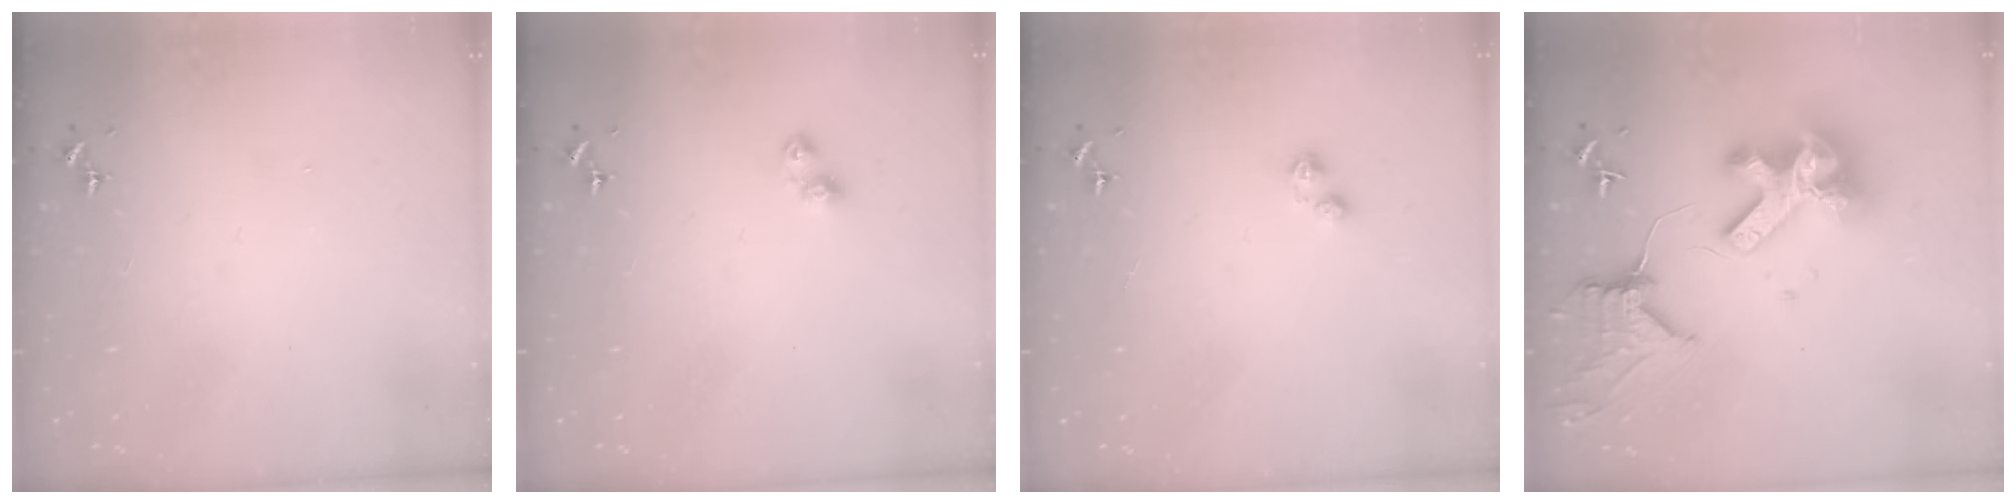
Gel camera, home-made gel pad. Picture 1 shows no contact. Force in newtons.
{"total": 4.8, "press": 4.7, "slide": 0.7}
{"total": 2.9, "press": 2.8, "slide": 0.7}
{"total": 20.8, "press": 20.7, "slide": 2.7}